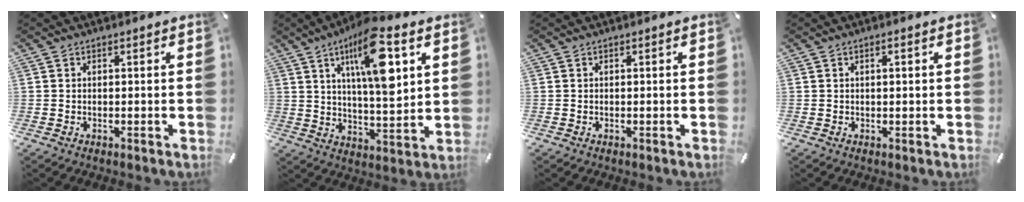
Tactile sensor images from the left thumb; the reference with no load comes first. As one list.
[{"total": 17.4, "force": [7.9, 5.8, 14.4], "torque": [-0.243, -0.022, 0.122]}, {"total": 0.0}, {"total": 1.2, "force": [0.2, 0.4, 1.1], "torque": [-0.021, 0.002, 0.002]}]